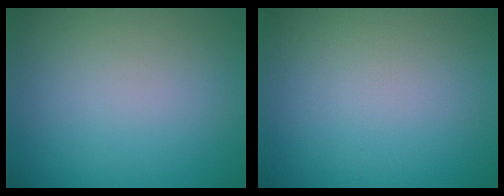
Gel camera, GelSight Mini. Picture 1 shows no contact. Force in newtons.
{"total": 0.0}